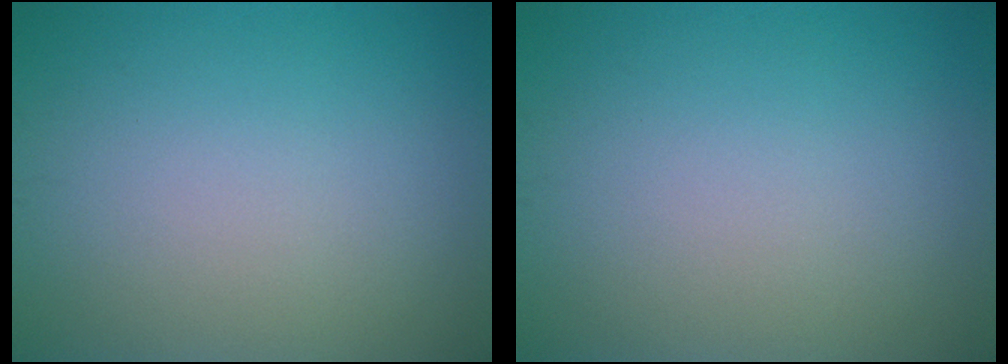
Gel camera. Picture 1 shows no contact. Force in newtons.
{"total": 0.0}